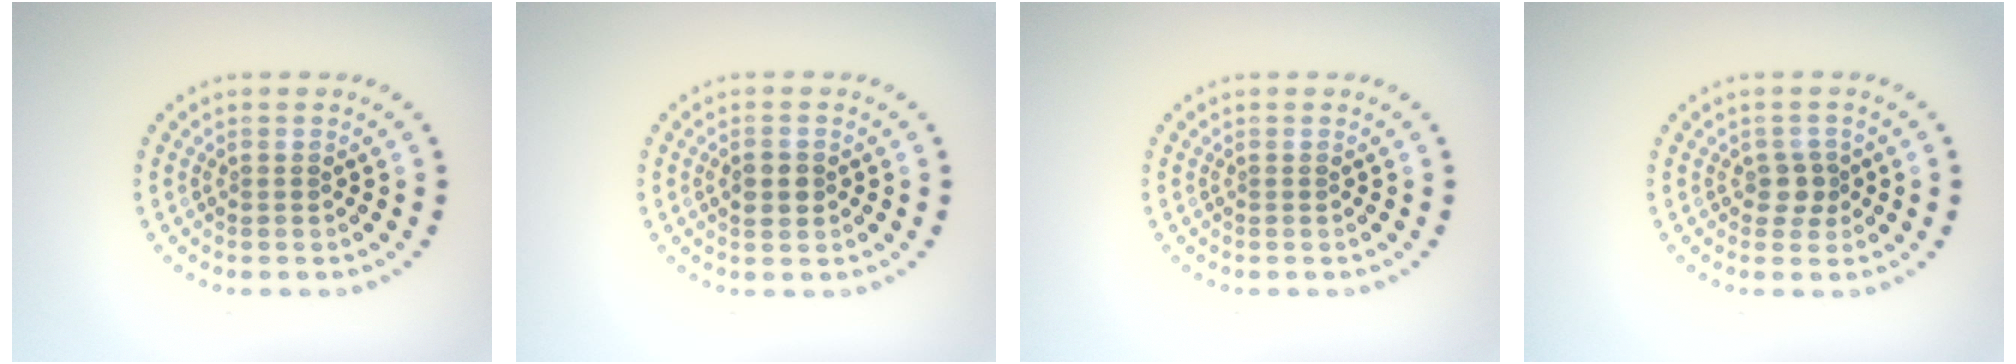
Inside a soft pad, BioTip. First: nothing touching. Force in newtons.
{"total": 2.2, "press": 2.2, "slide": 0.1}
{"total": 0.0}
{"total": 1.7, "press": 1.5, "slide": 0.9}